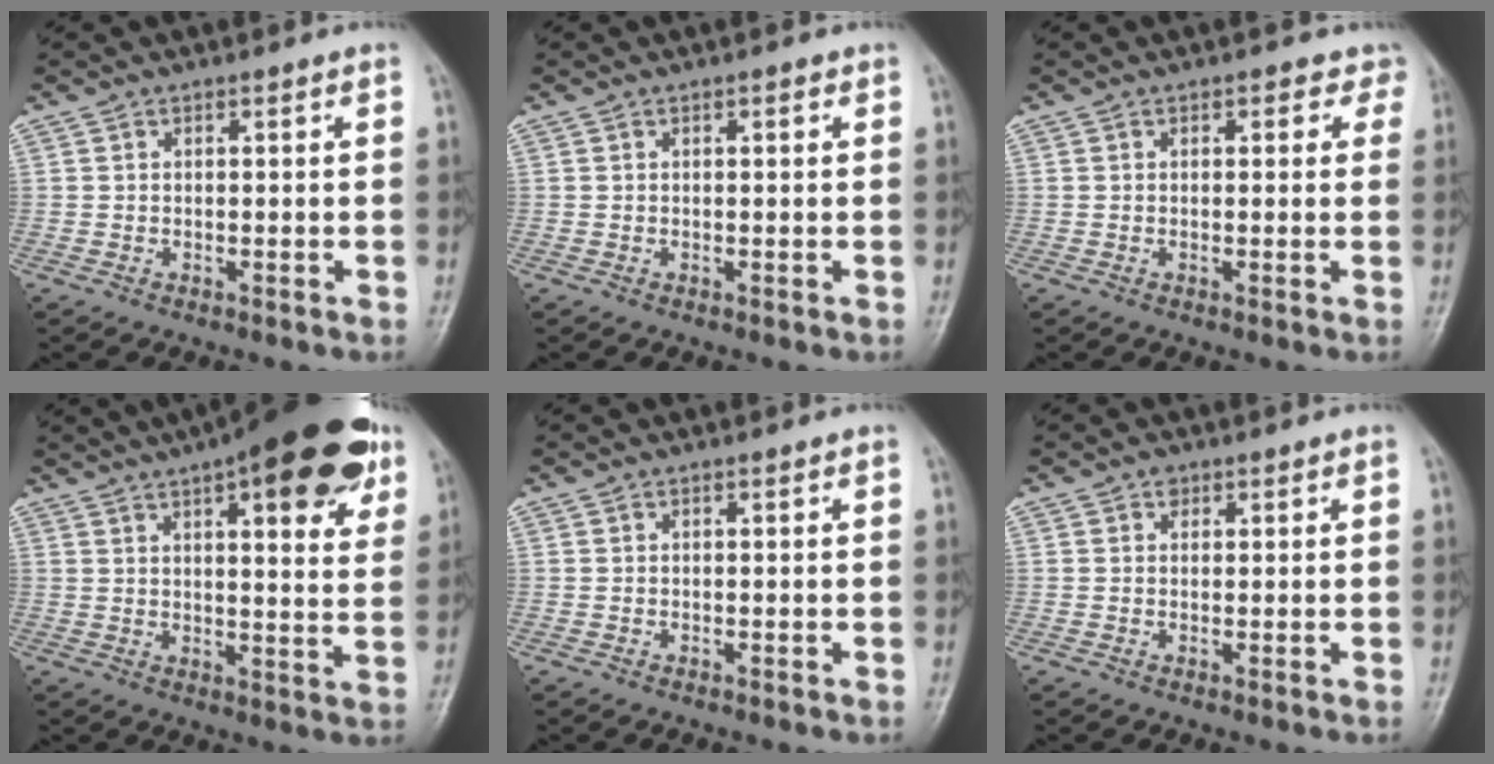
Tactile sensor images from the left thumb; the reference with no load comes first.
{"total": 0.7, "force": [0.3, 0.3, 0.6], "torque": [-0.006, 0.001, 0.003]}
{"total": 2.7, "force": [1.4, 1.9, 1.3], "torque": [0.022, 0.000, 0.008]}
{"total": 22.1, "force": [11.9, 7.2, 17.2], "torque": [-0.209, -0.012, 0.159]}
{"total": 0.0}
{"total": 1.1, "force": [0.6, 0.9, 0.3], "torque": [0.005, -0.002, 0.006]}